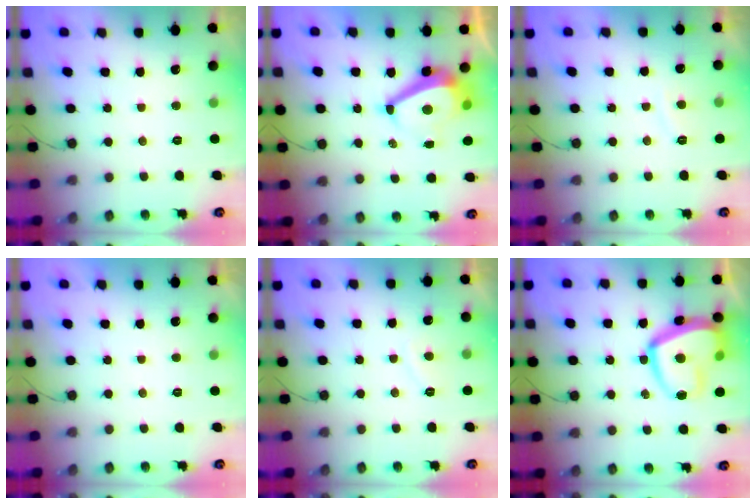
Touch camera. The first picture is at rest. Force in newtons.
{"total": 9.0, "press": 8.3, "slide": 3.5}
{"total": 2.8, "press": 2.7, "slide": 0.7}
{"total": 2.3, "press": 2.3, "slide": 0.4}
{"total": 1.9, "press": 1.7, "slide": 0.8}
{"total": 17.9, "press": 17.8, "slide": 1.8}